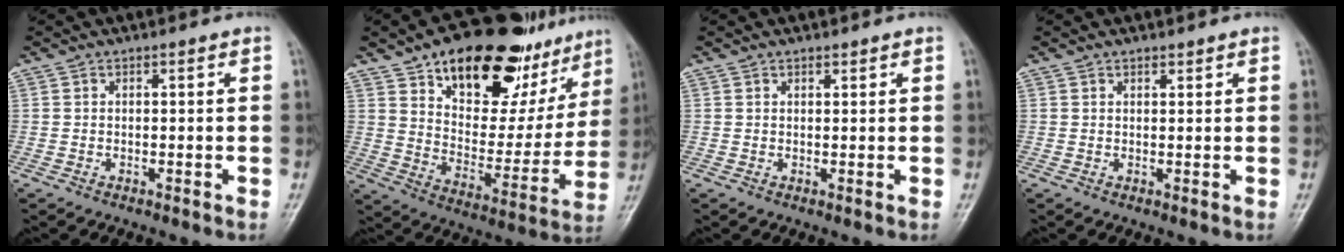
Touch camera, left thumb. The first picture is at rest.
{"total": 26.5, "force": [16.7, 13.2, 15.8], "torque": [-0.171, -0.049, 0.255]}
{"total": 0.9, "force": [0.7, 0.3, 0.3], "torque": [-0.004, -0.005, 0.012]}
{"total": 1.0, "force": [0.9, 0.4, 0.3], "torque": [-0.001, -0.006, 0.013]}